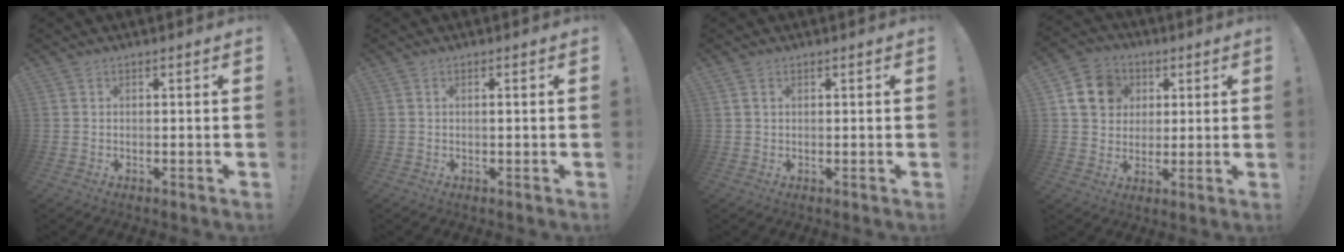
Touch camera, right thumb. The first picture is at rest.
{"total": 0.8, "force": [0.0, -0.2, 0.8], "torque": [-0.011, -0.002, -0.001]}
{"total": 1.1, "force": [0.6, 0.5, 0.7], "torque": [-0.008, -0.001, 0.011]}
{"total": 12.2, "force": [3.8, 10.5, 4.9], "torque": [-0.072, -0.002, 0.081]}